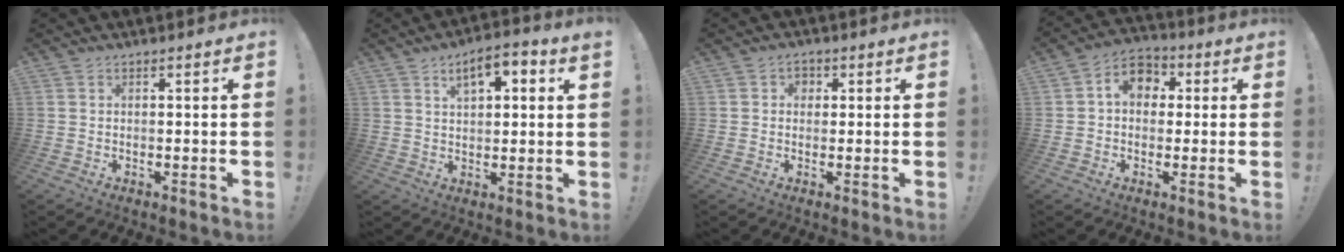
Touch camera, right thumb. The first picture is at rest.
{"total": 7.1, "force": [3.2, 3.1, 5.5], "torque": [-0.084, -0.008, 0.052]}
{"total": 2.8, "force": [0.3, 2.5, 1.2], "torque": [-0.018, 0.004, 0.003]}
{"total": 8.4, "force": [1.5, 6.7, 4.9], "torque": [-0.073, 0.009, 0.033]}